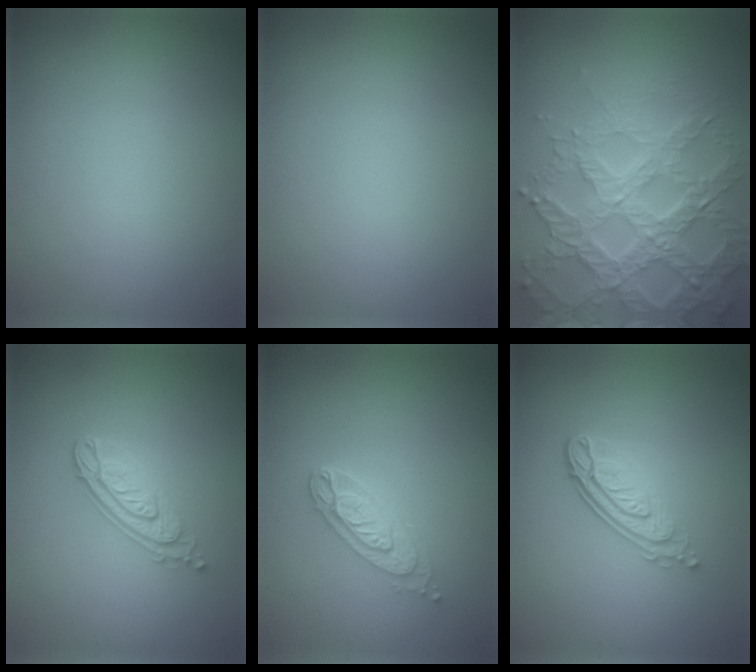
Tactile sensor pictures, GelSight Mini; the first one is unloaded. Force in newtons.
{"total": 0.0}
{"total": 6.9, "press": 6.7, "slide": 1.7}
{"total": 3.4, "press": 2.7, "slide": 1.9}
{"total": 3.2, "press": 2.6, "slide": 1.9}
{"total": 4.3, "press": 3.0, "slide": 3.1}